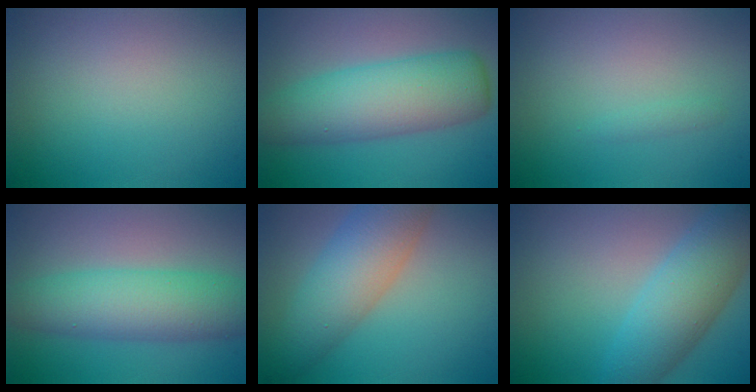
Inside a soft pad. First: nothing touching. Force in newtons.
{"total": 7.8, "press": 7.8, "slide": 0.1}
{"total": 0.6, "press": 0.6, "slide": 0.0}
{"total": 6.7, "press": 6.7, "slide": 0.1}
{"total": 6.6, "press": 6.6, "slide": 0.2}
{"total": 6.4, "press": 6.4, "slide": 0.2}